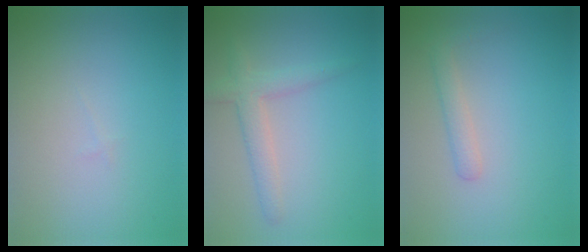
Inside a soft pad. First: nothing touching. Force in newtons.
{"total": 2.6, "press": 2.6, "slide": 0.1}
{"total": 1.6, "press": 1.6, "slide": 0.1}